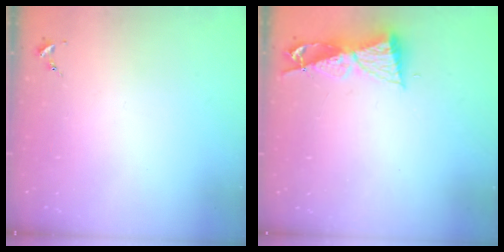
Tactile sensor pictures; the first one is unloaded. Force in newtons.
{"total": 8.7, "press": 8.6, "slide": 1.0}